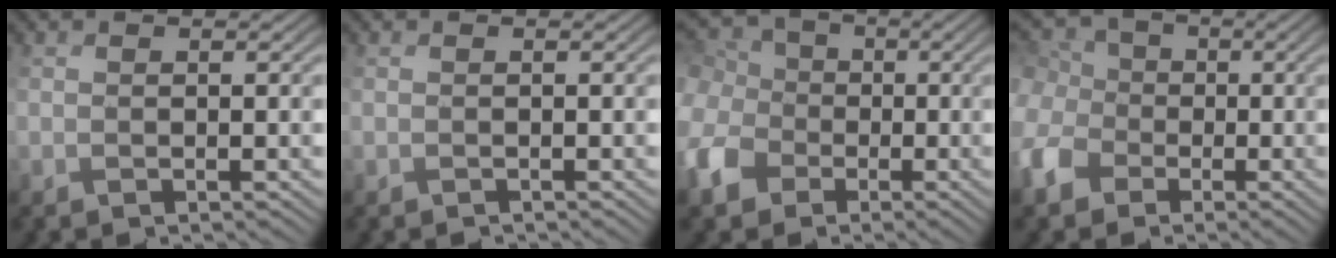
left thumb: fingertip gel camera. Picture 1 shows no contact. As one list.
[{"total": 0.5, "force": [-0.5, -0.1, -0.1], "torque": [0.009, 0.001, -0.007]}, {"total": 9.5, "force": [-0.9, 8.2, 4.7], "torque": [-0.159, -0.005, -0.020]}, {"total": 7.6, "force": [-1.0, 6.5, 3.7], "torque": [-0.114, 0.008, -0.023]}]